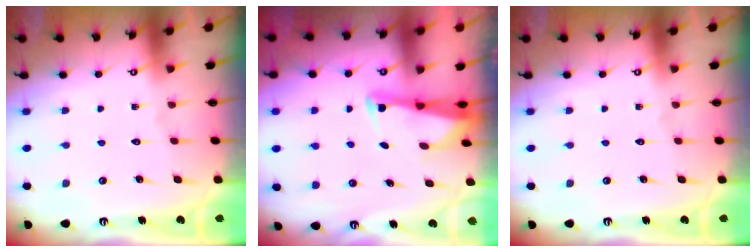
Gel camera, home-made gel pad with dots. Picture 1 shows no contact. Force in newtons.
{"total": 2.6, "press": 2.5, "slide": 0.6}
{"total": 0.0}